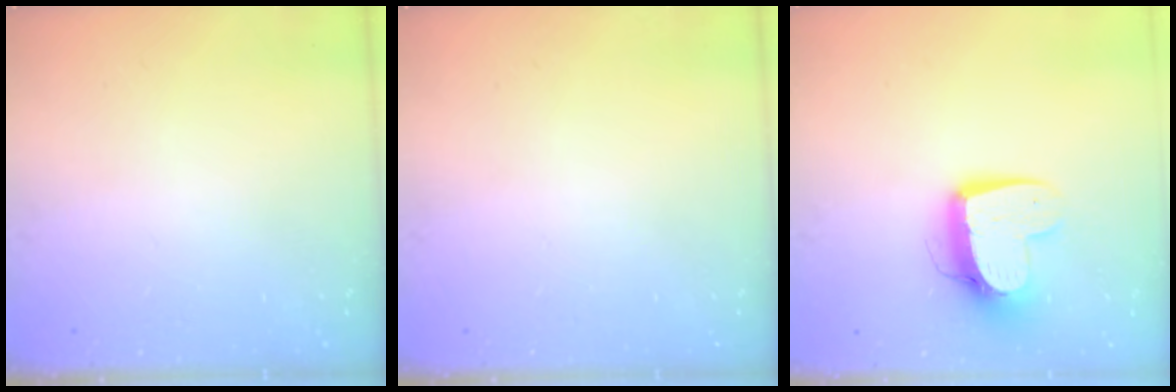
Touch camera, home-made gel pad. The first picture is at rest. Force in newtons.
{"total": 0.0}
{"total": 12.2, "press": 12.1, "slide": 1.3}